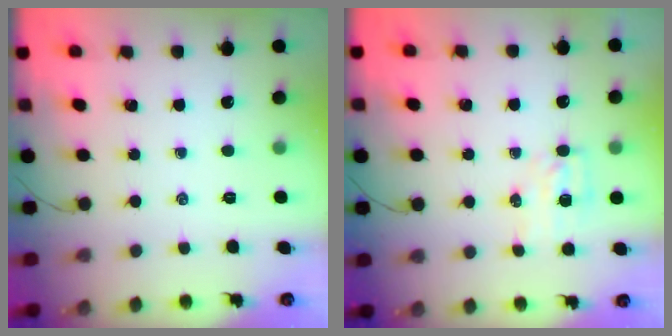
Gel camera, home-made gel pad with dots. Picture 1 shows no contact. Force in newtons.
{"total": 4.5, "press": 4.3, "slide": 1.0}